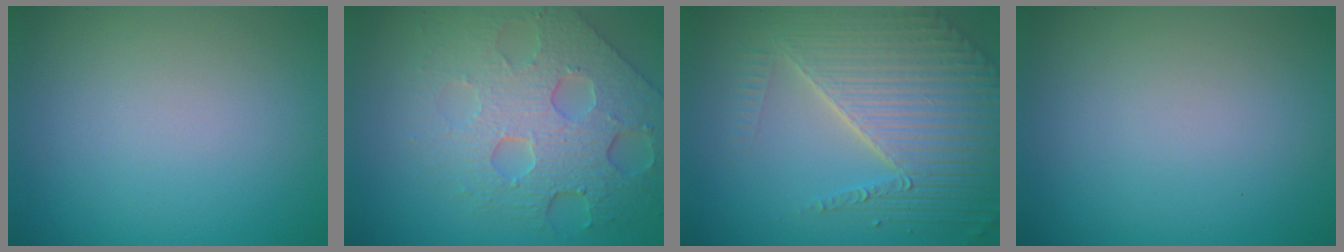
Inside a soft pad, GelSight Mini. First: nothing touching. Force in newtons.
{"total": 8.0, "press": 5.5, "slide": 5.9}
{"total": 7.7, "press": 5.8, "slide": 5.0}
{"total": 0.0}